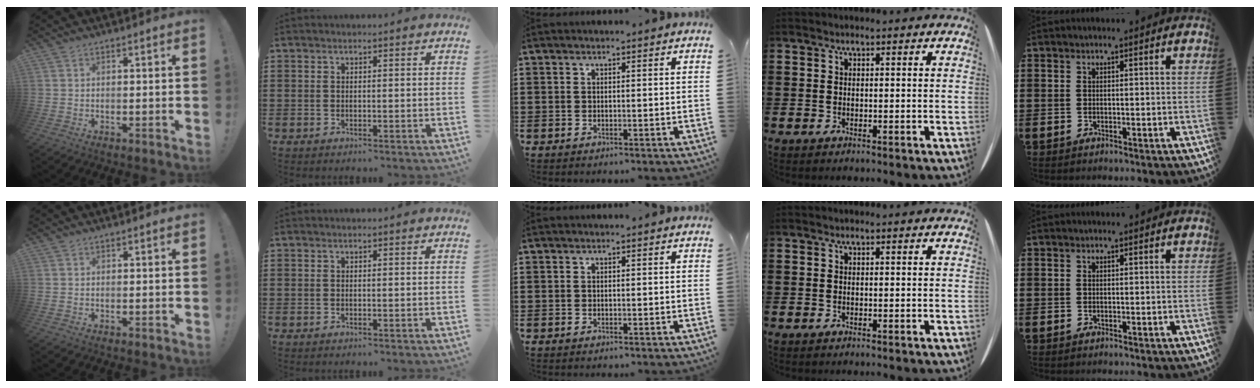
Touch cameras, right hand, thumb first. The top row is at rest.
{}